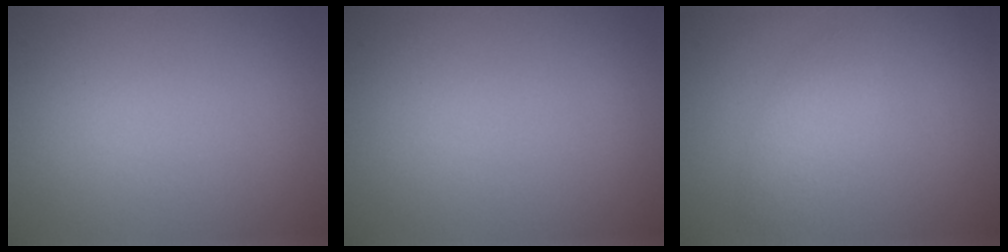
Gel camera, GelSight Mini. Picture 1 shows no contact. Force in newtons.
{"total": 0.0}
{"total": 2.3, "press": 2.3, "slide": 0.2}